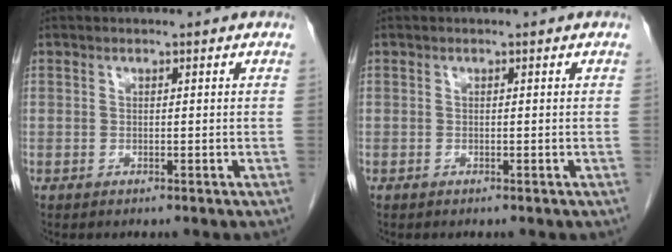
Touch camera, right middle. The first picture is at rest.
{"total": 0.0}